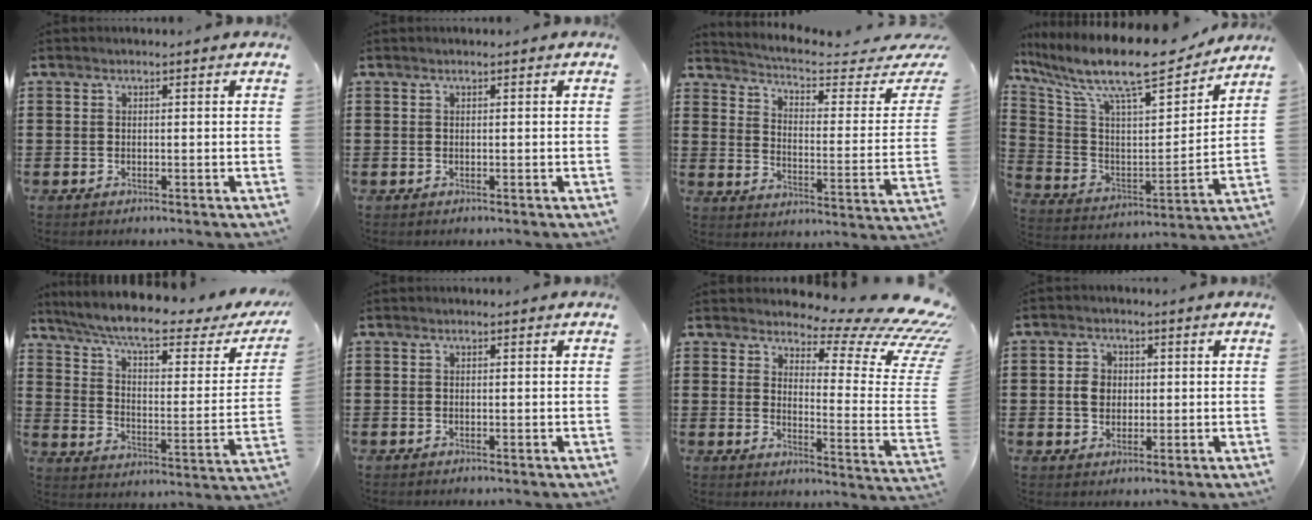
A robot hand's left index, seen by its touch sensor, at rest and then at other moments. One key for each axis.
{"total": 0.0}
{"total": 4.3, "fx": 3.7, "fy": 0.1, "fz": 2.3, "tx": -0.065, "ty": -0.034, "tz": 0.057}
{"total": 13.5, "fx": 10.8, "fy": 2.6, "fz": 7.7, "tx": -0.174, "ty": -0.071, "tz": 0.181}
{"total": 9.1, "fx": 7.2, "fy": 1.1, "fz": 5.5, "tx": -0.126, "ty": -0.043, "tz": 0.120}
{"total": 0.0}
{"total": 10.0, "fx": 7.7, "fy": 2.2, "fz": 5.9, "tx": -0.102, "ty": -0.066, "tz": 0.129}
{"total": 3.6, "fx": 0.1, "fy": 3.1, "fz": 1.8, "tx": -0.045, "ty": 0.011, "tz": -0.002}